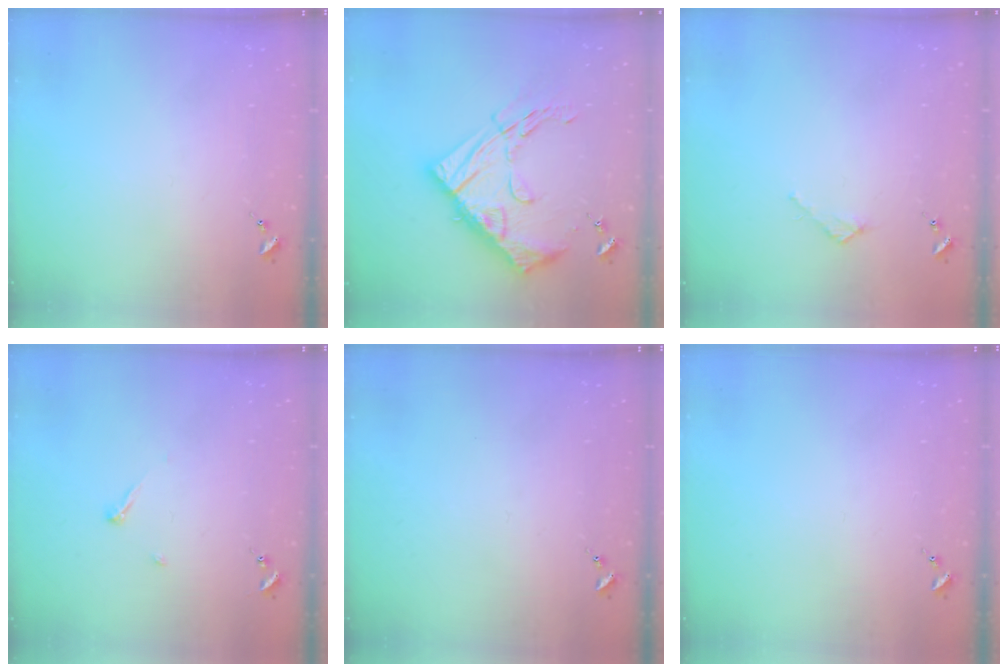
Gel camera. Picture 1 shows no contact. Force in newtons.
{"total": 18.8, "press": 18.7, "slide": 1.2}
{"total": 2.4, "press": 2.3, "slide": 0.3}
{"total": 3.4, "press": 3.4, "slide": 0.4}
{"total": 0.0}
{"total": 0.0}